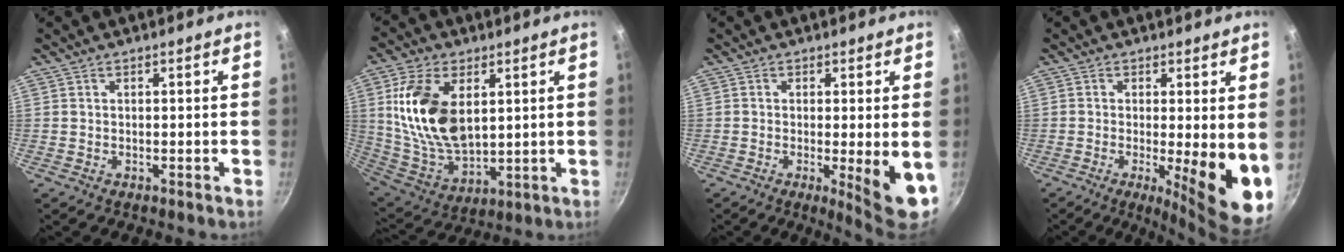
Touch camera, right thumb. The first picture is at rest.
{"total": 17.8, "force": [4.3, 10.5, 13.8], "torque": [-0.248, -0.024, 0.095]}
{"total": 7.8, "force": [-1.2, 1.3, 7.6], "torque": [-0.097, -0.012, -0.011]}
{"total": 11.9, "force": [-1.2, 2.7, 11.5], "torque": [-0.142, -0.024, -0.012]}